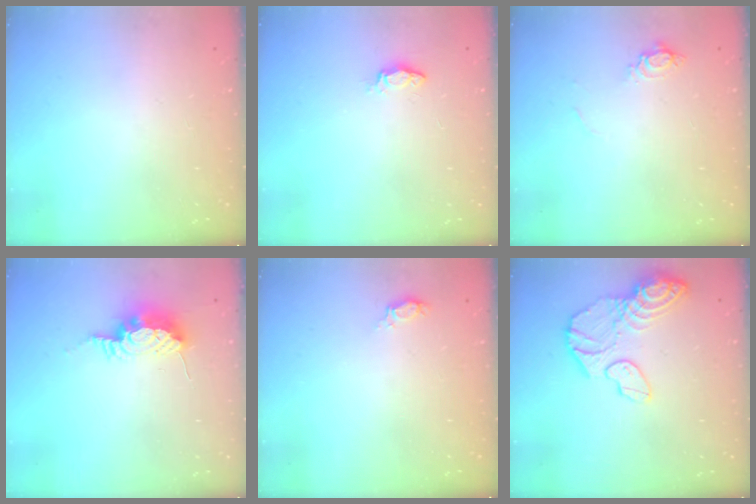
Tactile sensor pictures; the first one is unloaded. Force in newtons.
{"total": 3.8, "press": 3.8, "slide": 0.5}
{"total": 6.9, "press": 6.8, "slide": 0.7}
{"total": 8.4, "press": 8.4, "slide": 0.4}
{"total": 4.2, "press": 3.9, "slide": 1.5}
{"total": 13.7, "press": 13.5, "slide": 2.0}